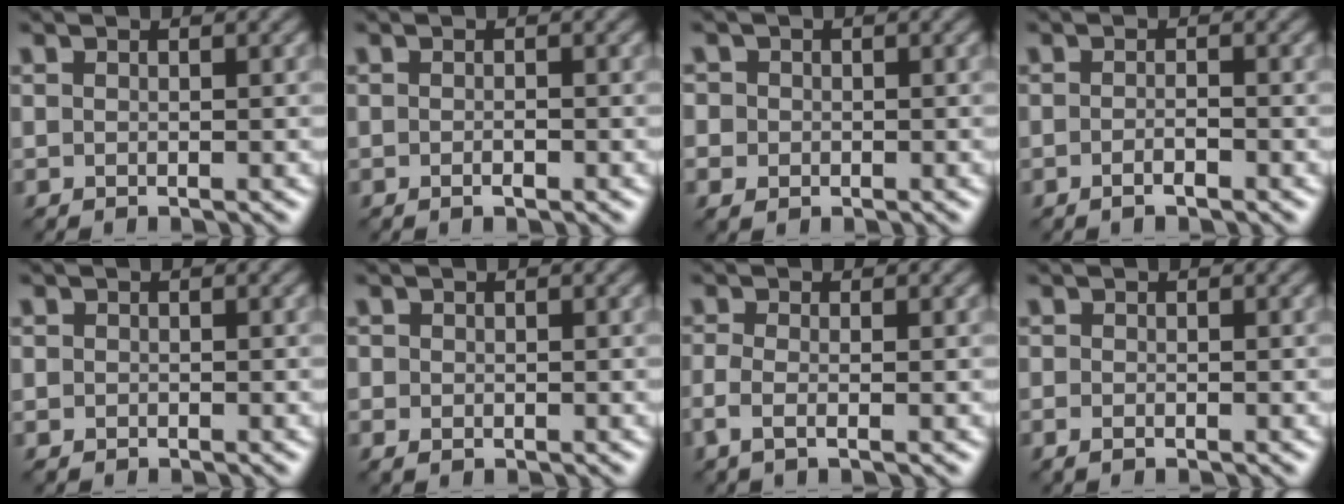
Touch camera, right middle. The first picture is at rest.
{"total": 0.8, "force": [-0.4, 0.2, 0.7], "torque": [-0.012, -0.001, -0.006]}
{"total": 2.2, "force": [-0.2, 2.1, 0.7], "torque": [-0.006, 0.002, -0.006]}
{"total": 1.3, "force": [-0.8, 0.3, 1.0], "torque": [-0.018, -0.001, -0.014]}
{"total": 0.6, "force": [-0.3, 0.6, 0.0], "torque": [0.004, -0.005, -0.006]}
{"total": 1.2, "force": [-0.3, 1.0, 0.5], "torque": [-0.008, -0.006, -0.008]}
{"total": 2.1, "force": [-0.9, 0.7, 1.8], "torque": [-0.042, -0.011, -0.025]}
{"total": 0.9, "force": [-0.5, 0.4, 0.6], "torque": [-0.014, -0.003, -0.010]}